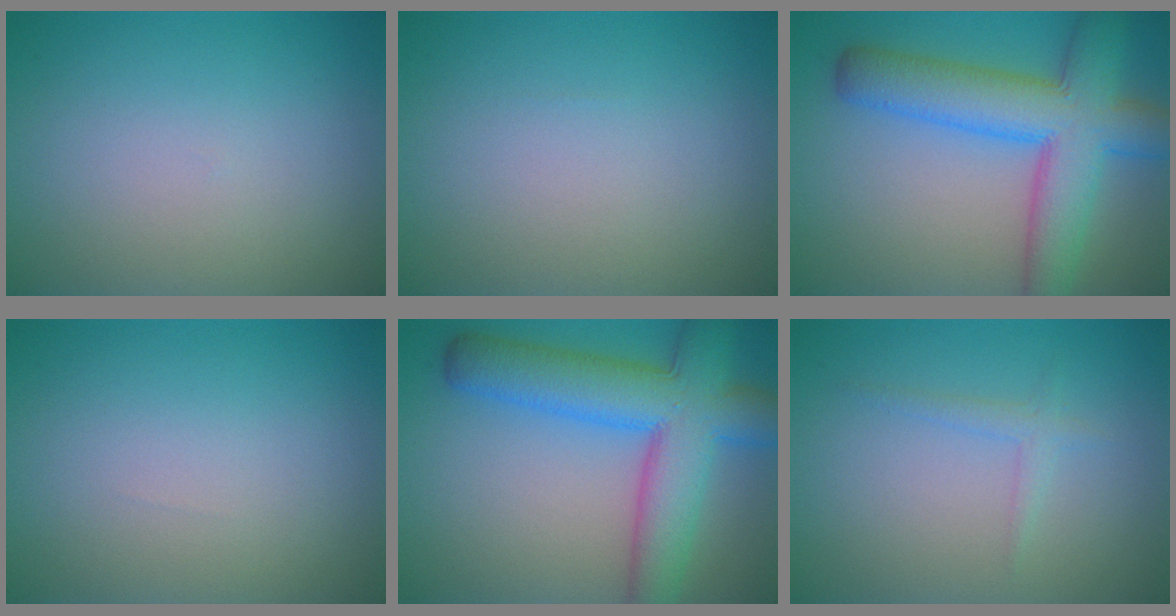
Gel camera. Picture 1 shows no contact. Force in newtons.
{"total": 0.0}
{"total": 9.0, "press": 9.0, "slide": 0.3}
{"total": 0.0}
{"total": 9.7, "press": 9.7, "slide": 0.5}
{"total": 1.2, "press": 1.2, "slide": 0.1}